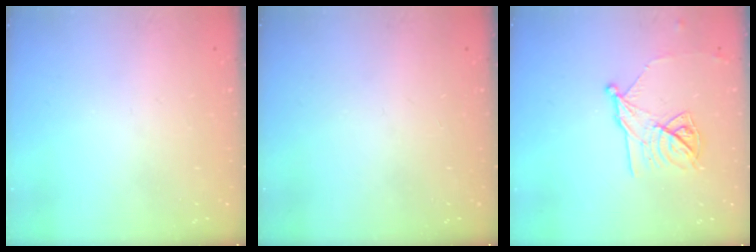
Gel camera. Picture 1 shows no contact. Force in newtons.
{"total": 0.0}
{"total": 12.9, "press": 12.9, "slide": 0.2}